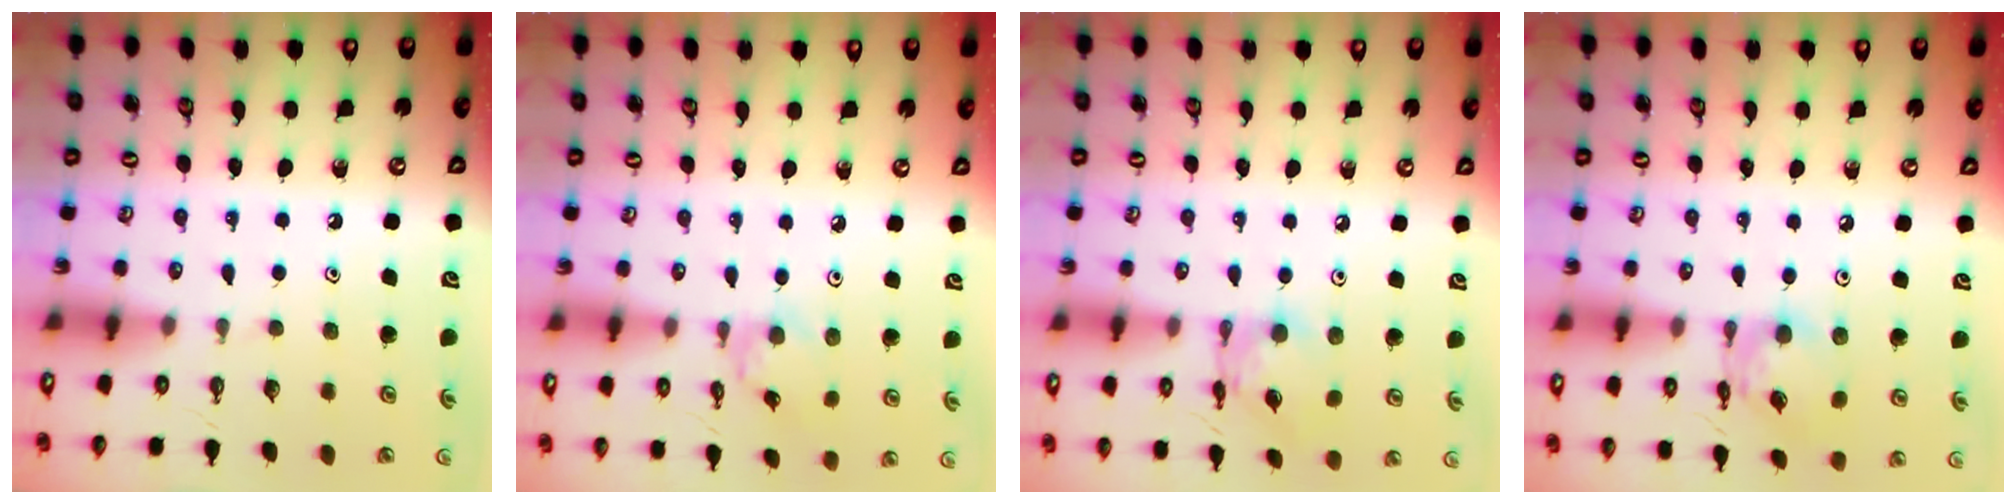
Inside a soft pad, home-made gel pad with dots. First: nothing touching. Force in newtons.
{"total": 1.4, "press": 1.3, "slide": 0.2}
{"total": 7.8, "press": 7.8, "slide": 0.4}
{"total": 11.6, "press": 11.6, "slide": 0.9}